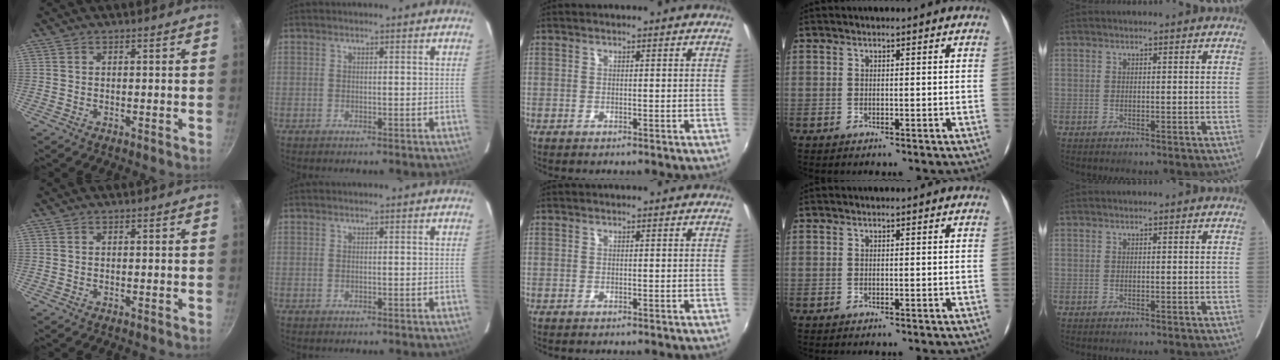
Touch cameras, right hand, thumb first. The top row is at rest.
{}